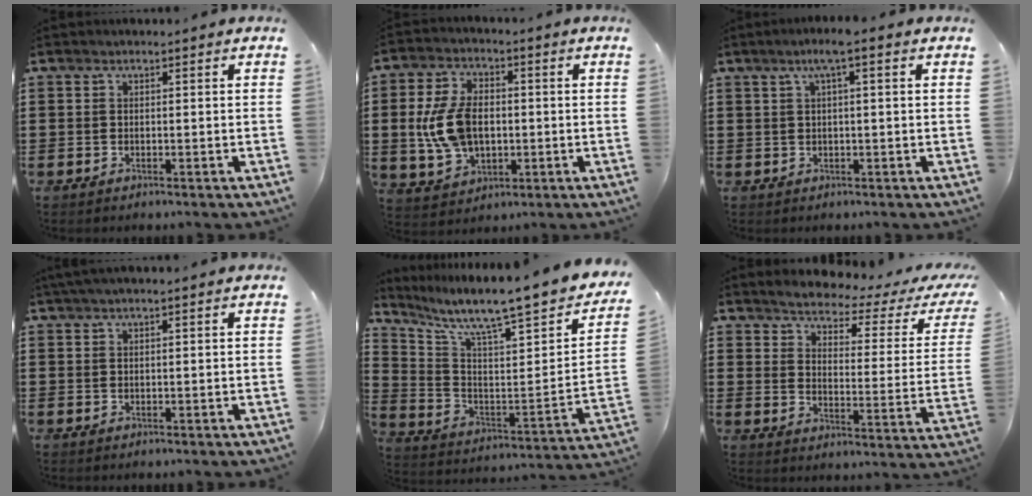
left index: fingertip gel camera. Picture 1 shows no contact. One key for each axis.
{"total": 9.6, "fx": -0.2, "fy": 6.2, "fz": 7.4, "tx": -0.180, "ty": 0.008, "tz": -0.009}
{"total": 2.9, "fx": 1.0, "fy": -0.1, "fz": 2.7, "tx": -0.053, "ty": 0.000, "tz": 0.016}
{"total": 1.4, "fx": 0.9, "fy": -0.1, "fz": 1.0, "tx": -0.019, "ty": -0.001, "tz": 0.018}
{"total": 8.5, "fx": 7.3, "fy": 0.3, "fz": 4.4, "tx": -0.096, "ty": -0.076, "tz": 0.107}
{"total": 3.1, "fx": 2.8, "fy": 0.2, "fz": 1.2, "tx": -0.045, "ty": -0.026, "tz": 0.039}